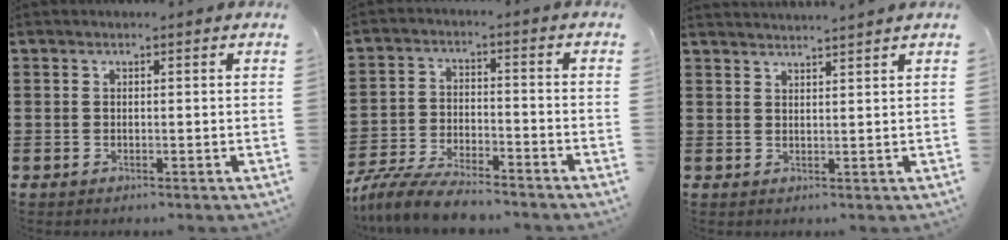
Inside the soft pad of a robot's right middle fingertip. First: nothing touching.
{"total": 7.0, "force": [-6.6, 0.8, 2.2], "torque": [-0.057, -0.001, -0.129]}
{"total": 2.2, "force": [2.1, -0.4, 0.0], "torque": [-0.005, -0.001, 0.041]}